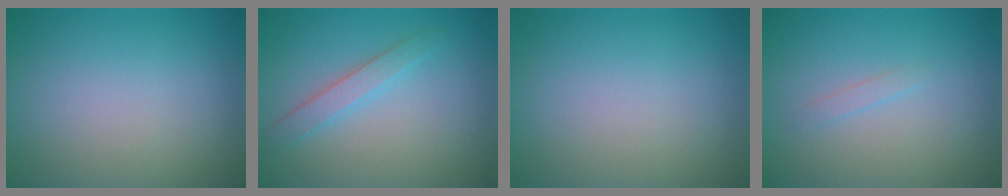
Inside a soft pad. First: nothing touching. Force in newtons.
{"total": 2.0, "press": 2.0, "slide": 0.1}
{"total": 0.0}
{"total": 0.7, "press": 0.7, "slide": 0.0}